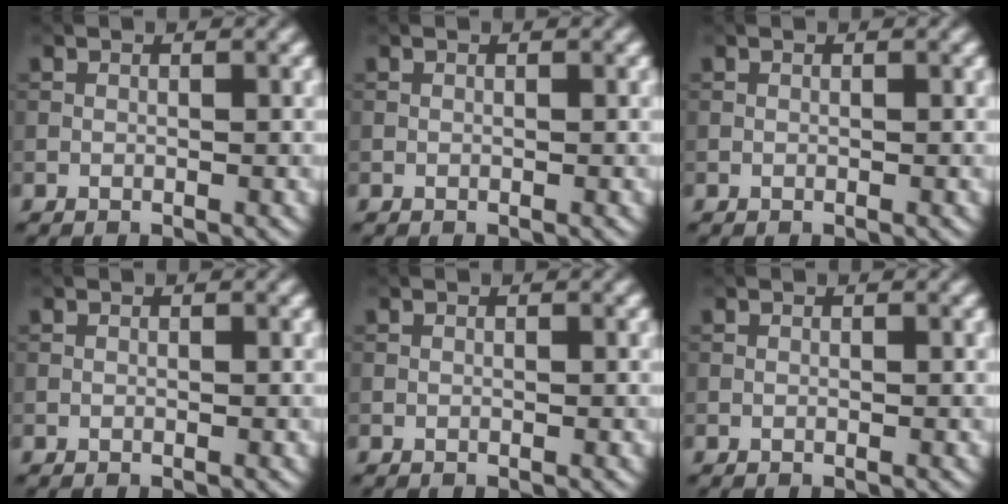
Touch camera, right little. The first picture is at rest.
{"total": 0.0}
{"total": 0.0}
{"total": 0.0}
{"total": 0.0}
{"total": 0.0}